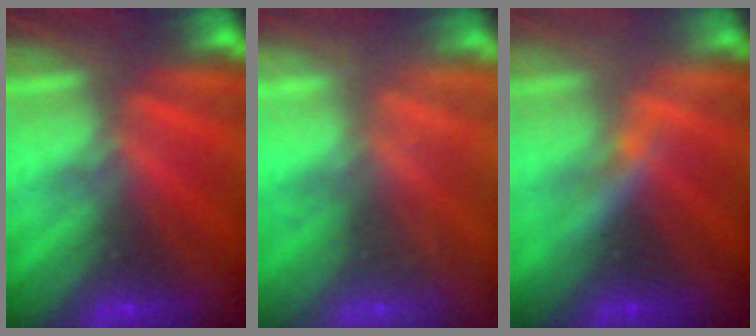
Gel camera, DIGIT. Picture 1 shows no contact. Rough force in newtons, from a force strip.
{"total": 2.3}
{"total": 2.2}